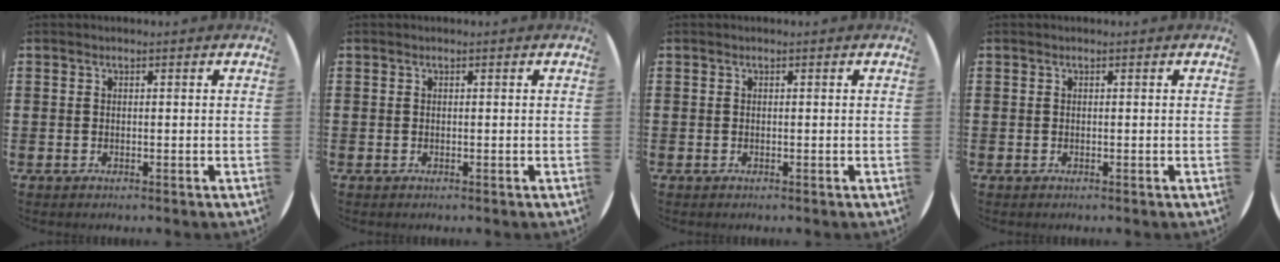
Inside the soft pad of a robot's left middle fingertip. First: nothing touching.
{"total": 0.0}
{"total": 0.0}
{"total": 0.0}